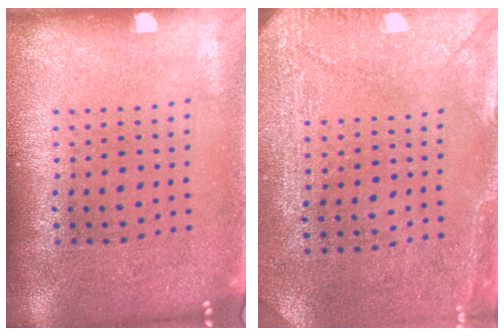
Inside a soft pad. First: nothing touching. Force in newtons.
{"total": 3.0, "press": 2.7, "slide": 1.3}